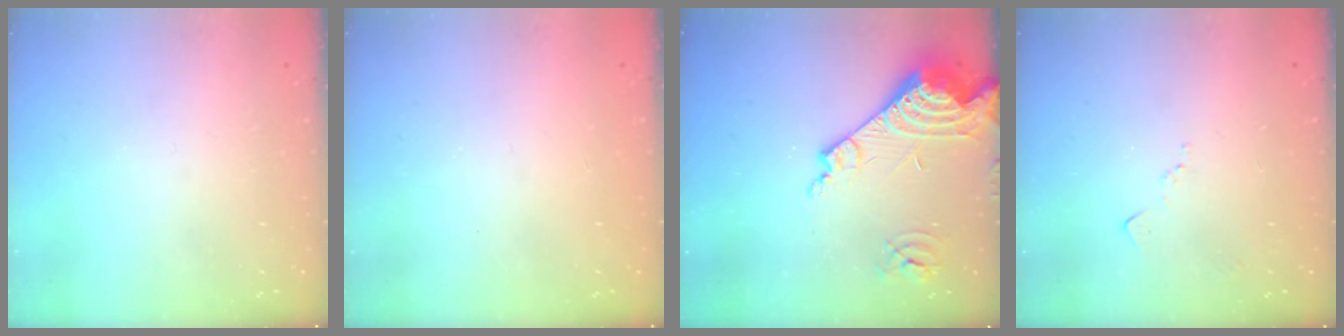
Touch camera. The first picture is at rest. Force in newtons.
{"total": 0.9, "press": 0.9, "slide": 0.1}
{"total": 16.2, "press": 16.1, "slide": 2.0}
{"total": 6.6, "press": 6.5, "slide": 0.9}